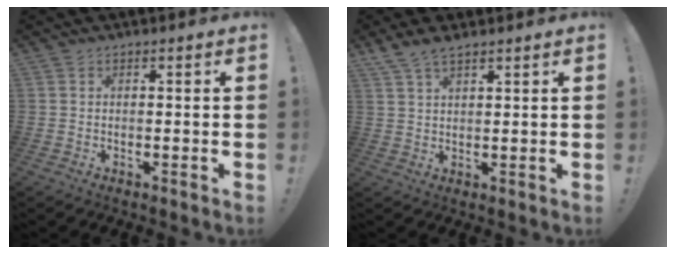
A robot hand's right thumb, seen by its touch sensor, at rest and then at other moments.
{"total": 4.8, "force": [3.9, 1.3, 2.5], "torque": [-0.048, -0.016, 0.073]}